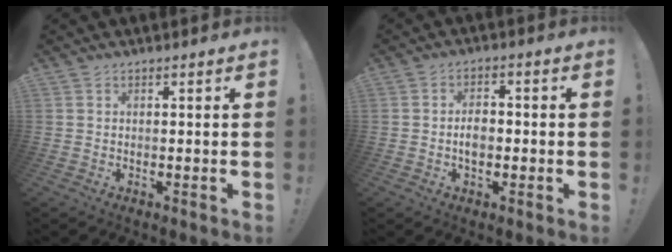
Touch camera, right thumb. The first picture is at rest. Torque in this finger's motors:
{"motor_torque": [-0.15, -0.02, 0.15, 0.24, 0.05]}